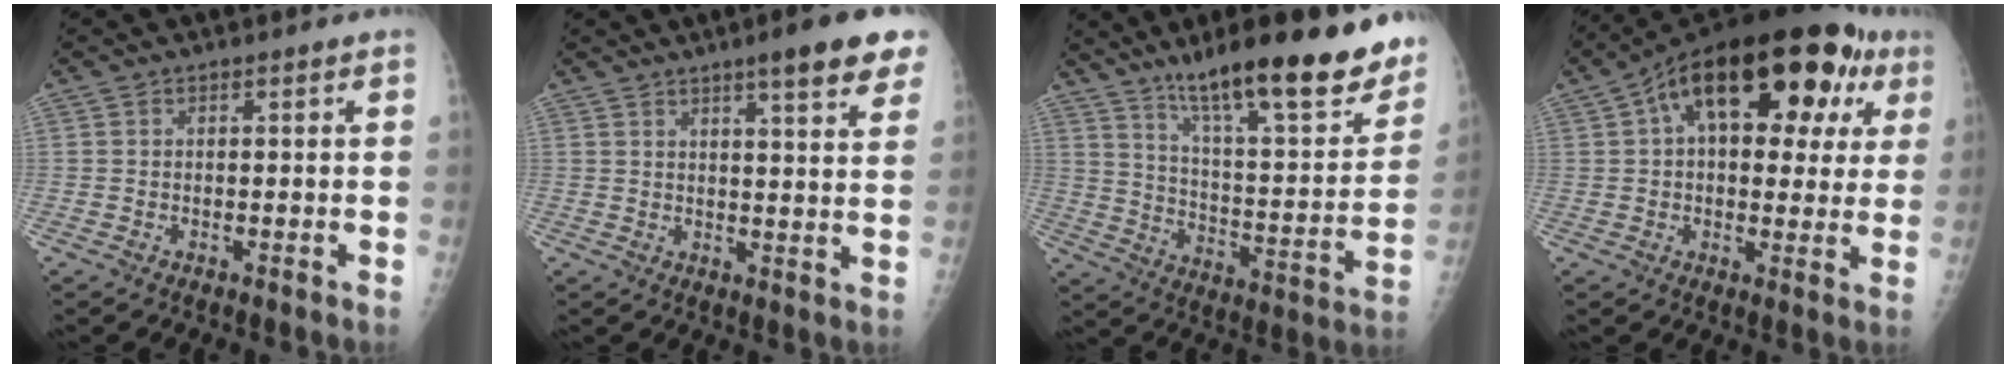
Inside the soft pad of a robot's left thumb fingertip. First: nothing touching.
{"total": 11.0, "force": [7.1, 1.6, 8.3], "torque": [-0.091, -0.027, 0.084]}
{"total": 26.0, "force": [17.9, 5.5, 17.9], "torque": [-0.236, -0.071, 0.278]}
{"total": 24.8, "force": [9.1, 12.9, 19.2], "torque": [-0.255, 0.041, 0.128]}